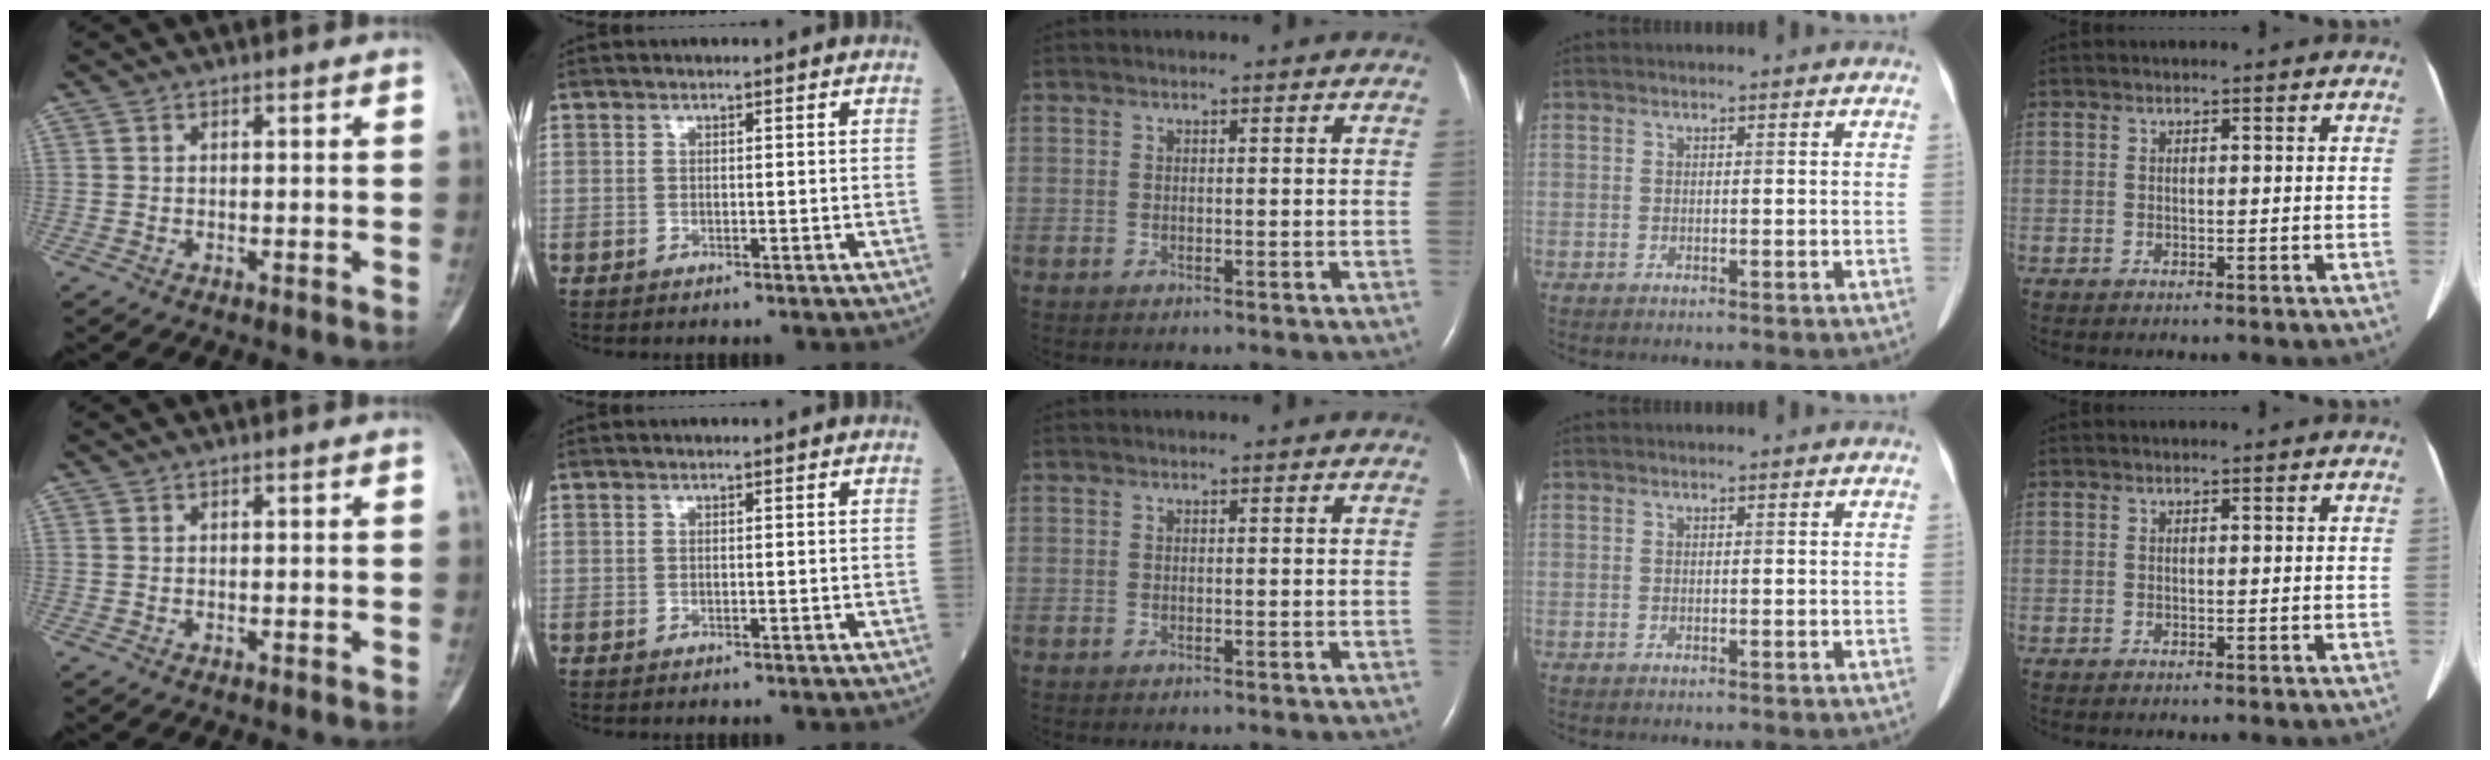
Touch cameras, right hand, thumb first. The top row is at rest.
{}